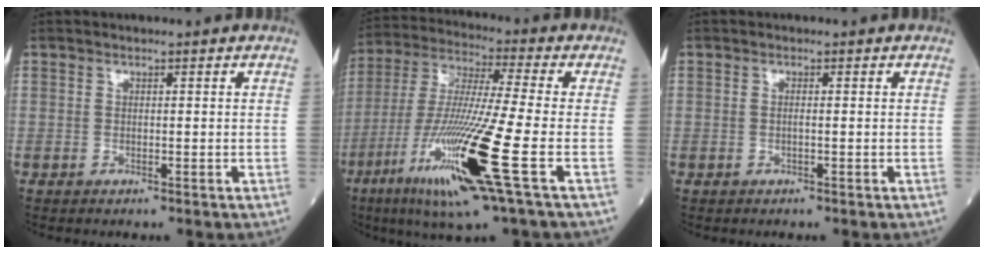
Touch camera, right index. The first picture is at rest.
{"total": 18.4, "force": [-7.2, -0.2, 17.0], "torque": [-0.360, -0.033, -0.139]}
{"total": 0.7, "force": [0.0, 0.0, 0.7], "torque": [-0.016, 0.000, -0.002]}